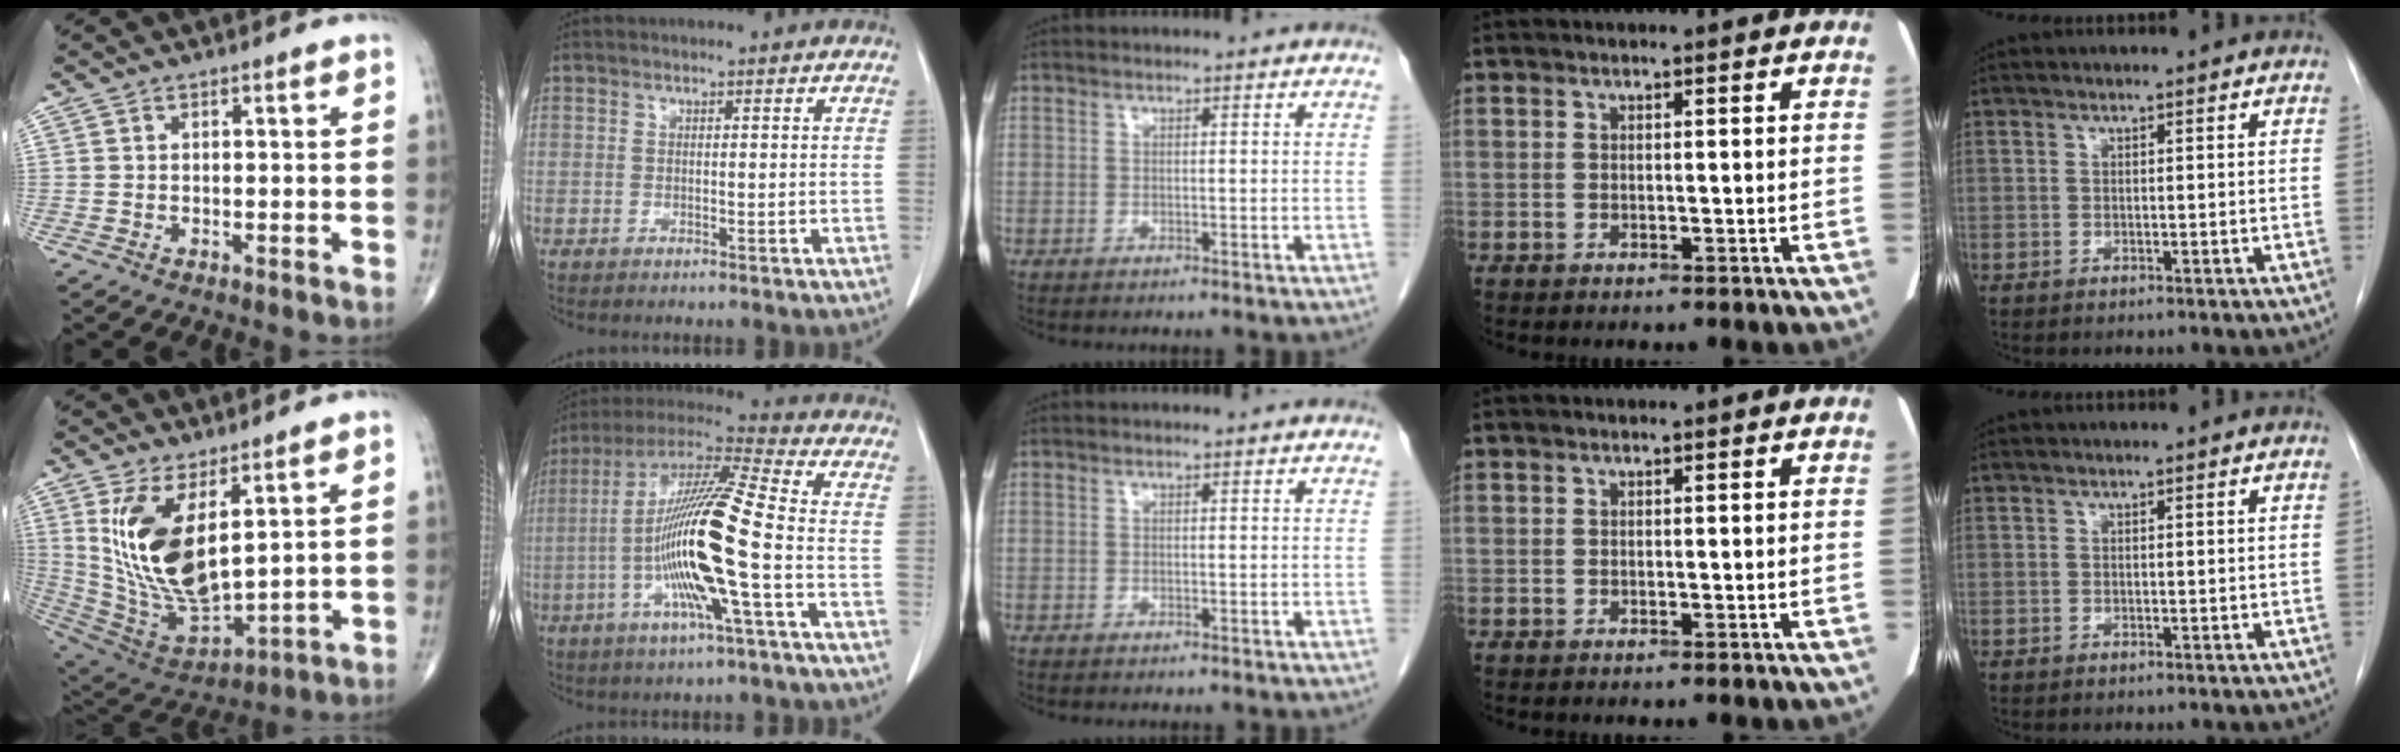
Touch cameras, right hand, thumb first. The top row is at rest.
{"thumb": {"total": 17.8, "force": [5.4, 8.0, 14.9], "torque": [-0.284, -0.037, 0.128]}, "index": {"total": 17.2, "force": [-3.7, 0.1, 16.8], "torque": [-0.331, -0.002, -0.082]}}